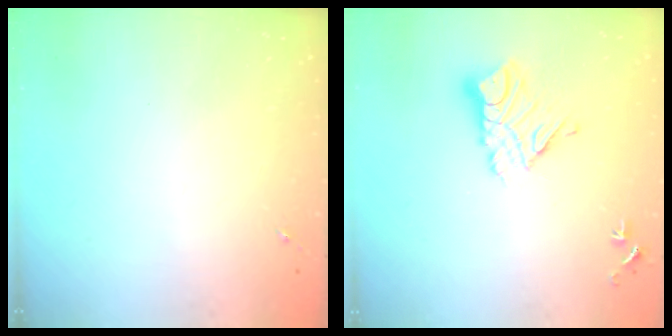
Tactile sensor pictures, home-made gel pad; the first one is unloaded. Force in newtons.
{"total": 11.9, "press": 11.9, "slide": 1.1}